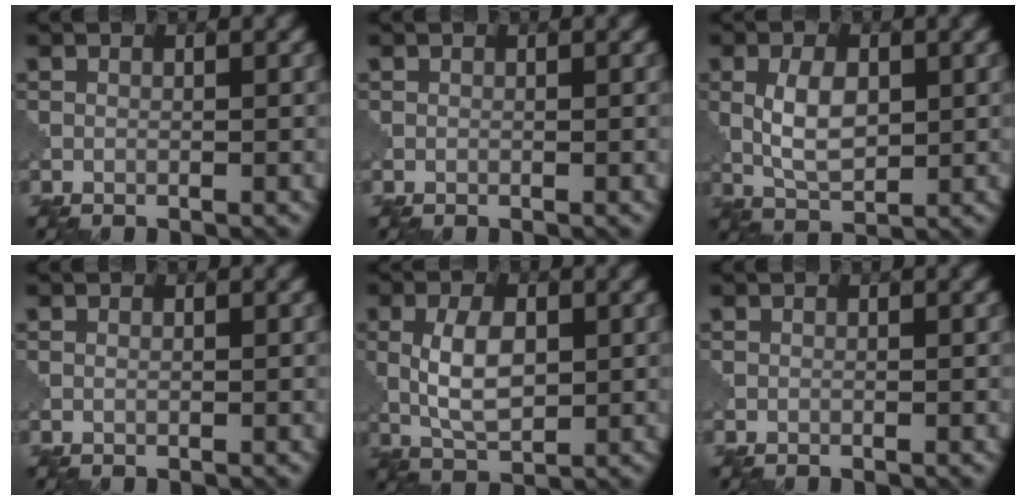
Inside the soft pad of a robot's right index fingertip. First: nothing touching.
{"total": 0.0}
{"total": 4.4, "force": [0.3, 2.3, 3.7], "torque": [-0.080, 0.003, 0.010]}
{"total": 0.0}
{"total": 4.8, "force": [0.3, 2.4, 4.2], "torque": [-0.089, 0.002, 0.008]}
{"total": 0.0}